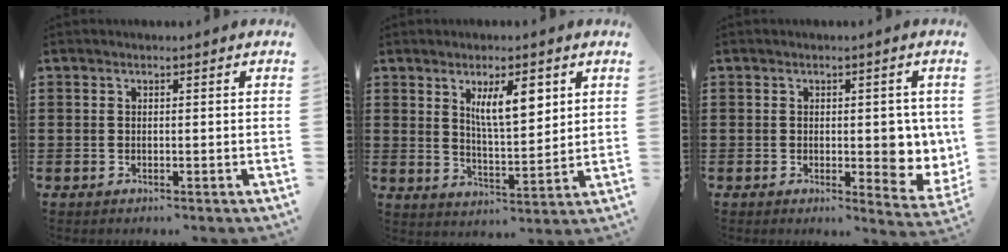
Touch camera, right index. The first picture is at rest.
{"total": 7.3, "force": [3.1, 2.5, 6.2], "torque": [-0.113, 0.000, 0.048]}
{"total": 4.5, "force": [0.6, 2.6, 3.7], "torque": [-0.040, -0.001, 0.005]}